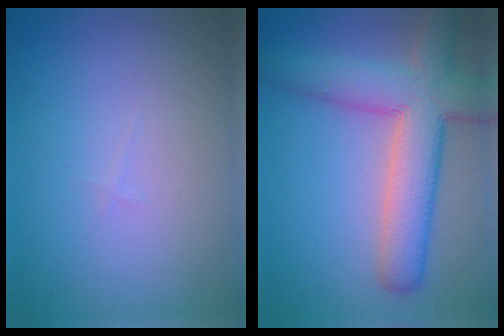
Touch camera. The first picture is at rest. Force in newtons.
{"total": 8.0, "press": 8.0, "slide": 0.5}